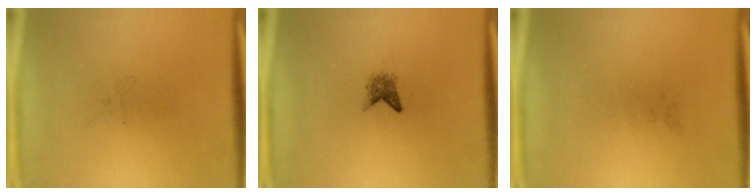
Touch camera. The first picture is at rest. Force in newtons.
{"total": 1.8}
{"total": 0.0}